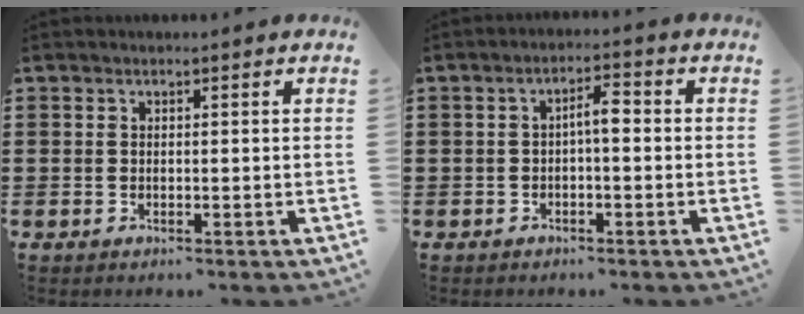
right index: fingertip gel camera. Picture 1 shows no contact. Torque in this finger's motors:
{"motor_torque": [0.77, -0.39, 0.13, 0.04]}